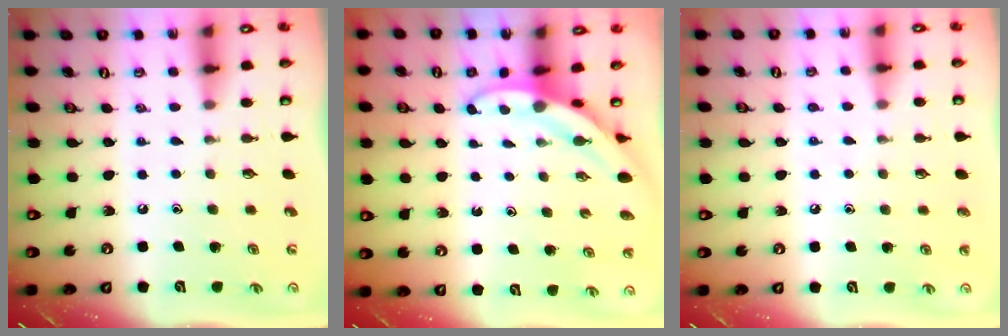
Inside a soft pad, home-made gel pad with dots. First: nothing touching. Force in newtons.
{"total": 3.8, "press": 3.8, "slide": 0.2}
{"total": 4.8, "press": 4.7, "slide": 0.9}